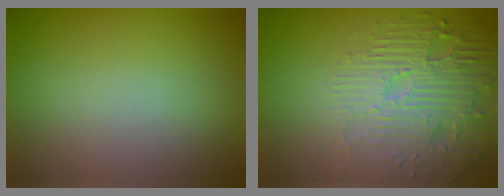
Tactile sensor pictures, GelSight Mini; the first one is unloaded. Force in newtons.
{"total": 4.9, "press": 4.6, "slide": 1.8}